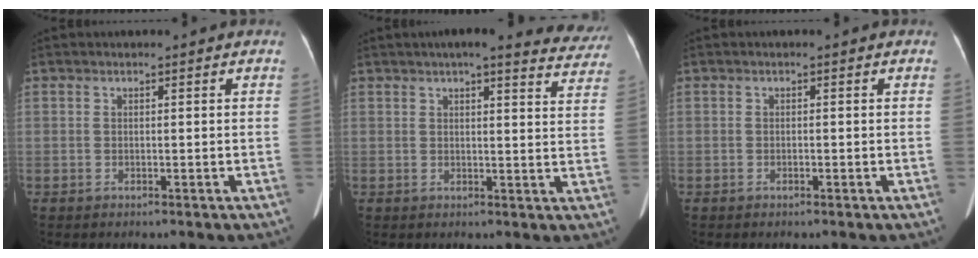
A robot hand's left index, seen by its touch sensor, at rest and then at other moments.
{"total": 13.0, "force": [11.7, 2.5, 5.1], "torque": [-0.033, -0.004, 0.114]}
{"total": 0.5, "force": [-0.5, 0.1, 0.2], "torque": [-0.006, -0.004, -0.007]}